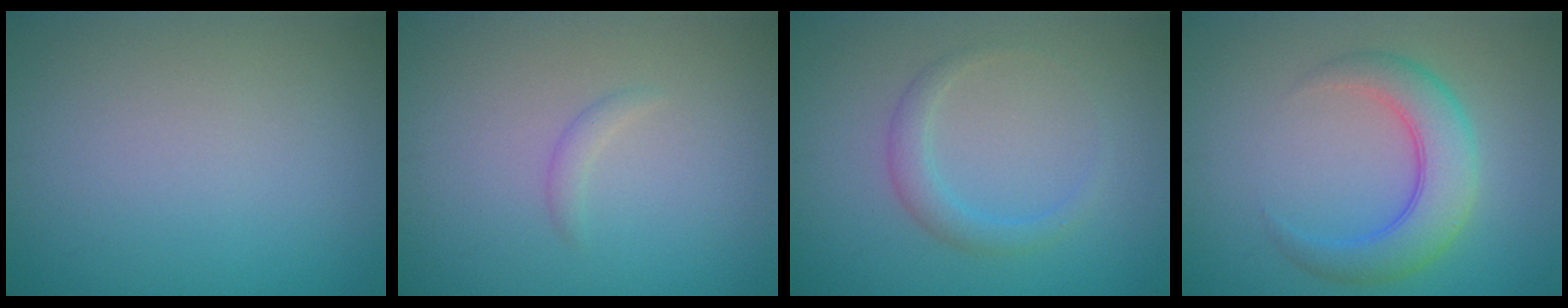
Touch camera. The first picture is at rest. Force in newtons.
{"total": 0.9, "press": 0.9, "slide": 0.0}
{"total": 2.0, "press": 2.0, "slide": 0.0}
{"total": 4.7, "press": 4.7, "slide": 0.2}